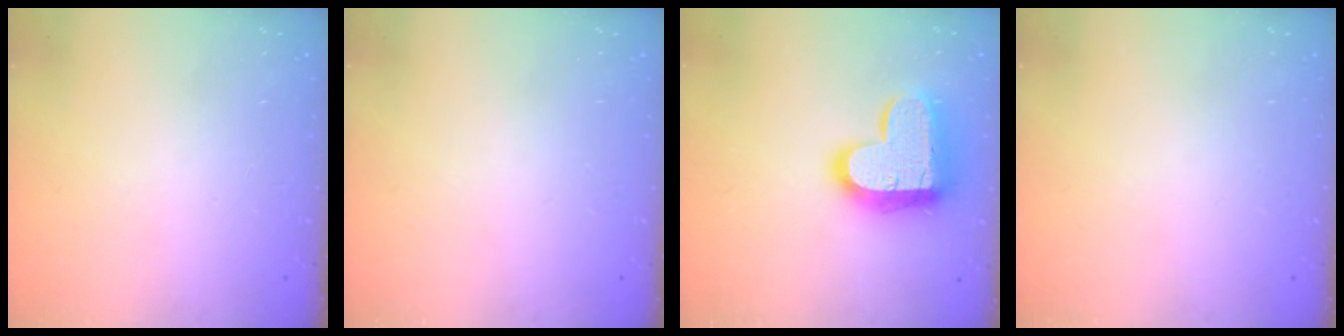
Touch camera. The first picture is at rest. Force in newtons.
{"total": 0.0}
{"total": 17.7, "press": 17.7, "slide": 1.3}
{"total": 0.0}